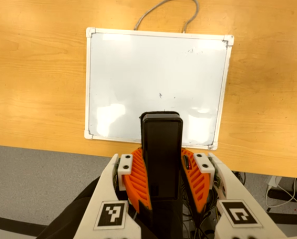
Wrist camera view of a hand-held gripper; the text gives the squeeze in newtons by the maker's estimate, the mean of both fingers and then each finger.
{"total": 8.8, "left": 7.3, "right": 10.3}